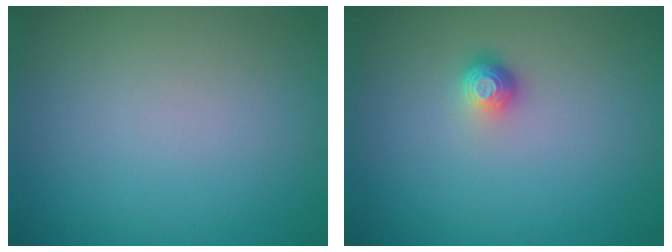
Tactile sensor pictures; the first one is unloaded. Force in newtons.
{"total": 1.6, "press": 1.2, "slide": 1.1}